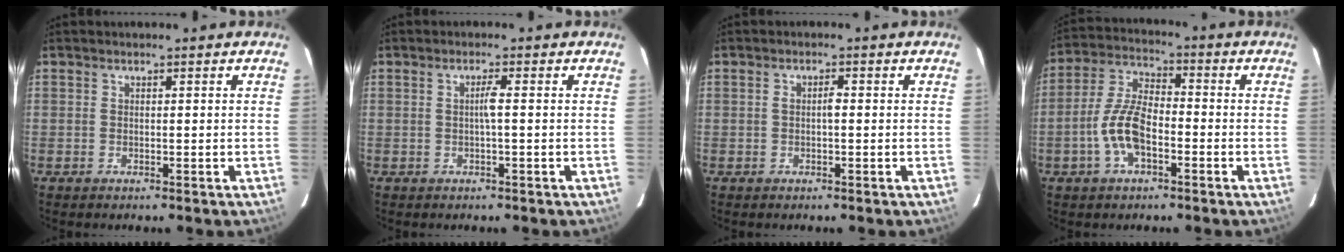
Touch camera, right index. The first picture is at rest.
{"total": 1.7, "force": [-0.2, -0.3, 1.7], "torque": [-0.031, 0.002, -0.004]}
{"total": 1.5, "force": [-0.2, 0.5, 1.4], "torque": [-0.026, 0.007, -0.005]}
{"total": 9.4, "force": [-3.4, 4.4, 7.7], "torque": [-0.166, 0.010, -0.065]}